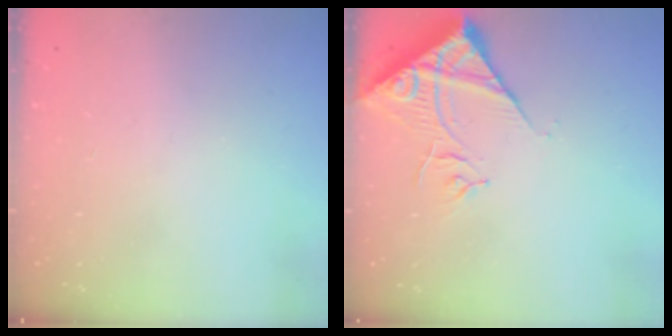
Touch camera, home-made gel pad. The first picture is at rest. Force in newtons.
{"total": 11.7, "press": 11.6, "slide": 1.5}